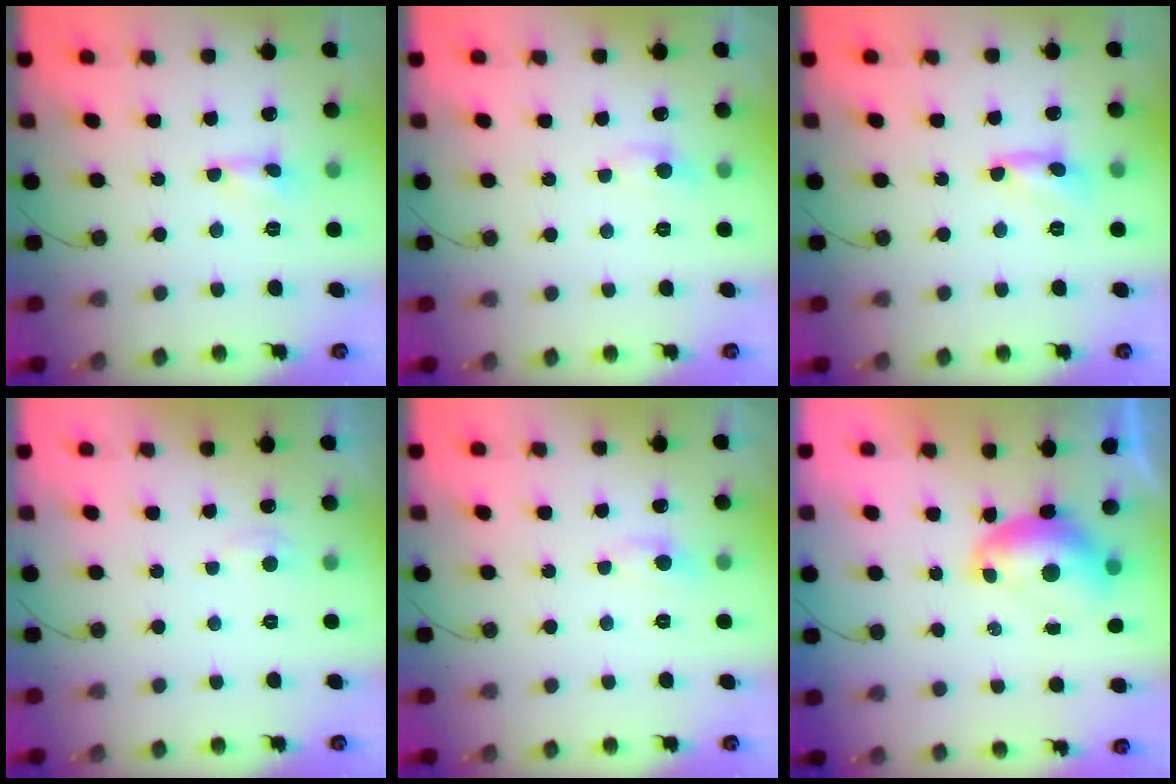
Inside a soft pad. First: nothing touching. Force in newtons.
{"total": 4.5, "press": 4.4, "slide": 0.6}
{"total": 1.8, "press": 1.8, "slide": 0.2}
{"total": 4.5, "press": 4.4, "slide": 0.6}
{"total": 5.6, "press": 5.5, "slide": 0.7}
{"total": 7.6, "press": 7.6, "slide": 1.0}